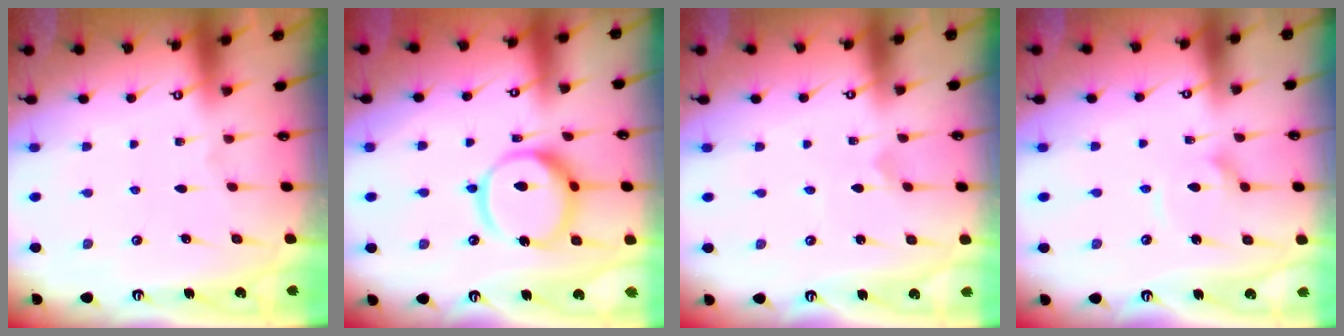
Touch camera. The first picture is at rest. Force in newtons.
{"total": 14.7, "press": 14.6, "slide": 1.6}
{"total": 0.0}
{"total": 5.1, "press": 5.1, "slide": 0.4}